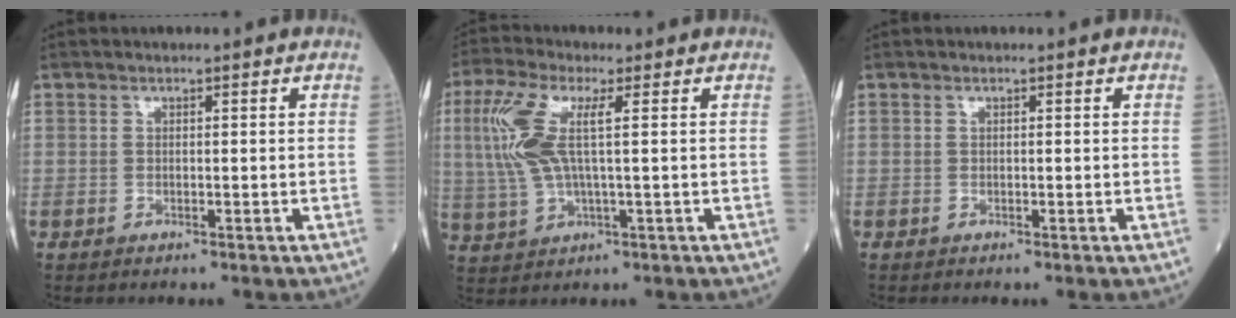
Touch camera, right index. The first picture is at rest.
{"total": 9.0, "force": [1.7, 2.3, 8.5], "torque": [-0.214, 0.013, 0.033]}
{"total": 0.0}